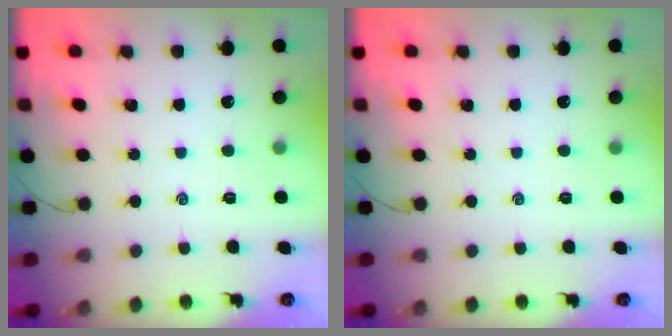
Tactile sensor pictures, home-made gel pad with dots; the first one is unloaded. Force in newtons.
{"total": 0.0}